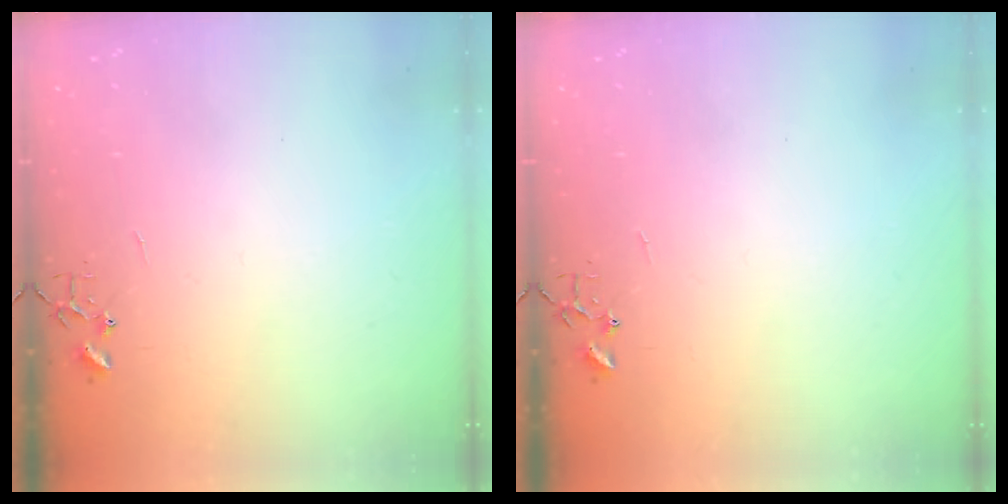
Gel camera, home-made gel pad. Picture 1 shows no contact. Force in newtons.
{"total": 0.0}